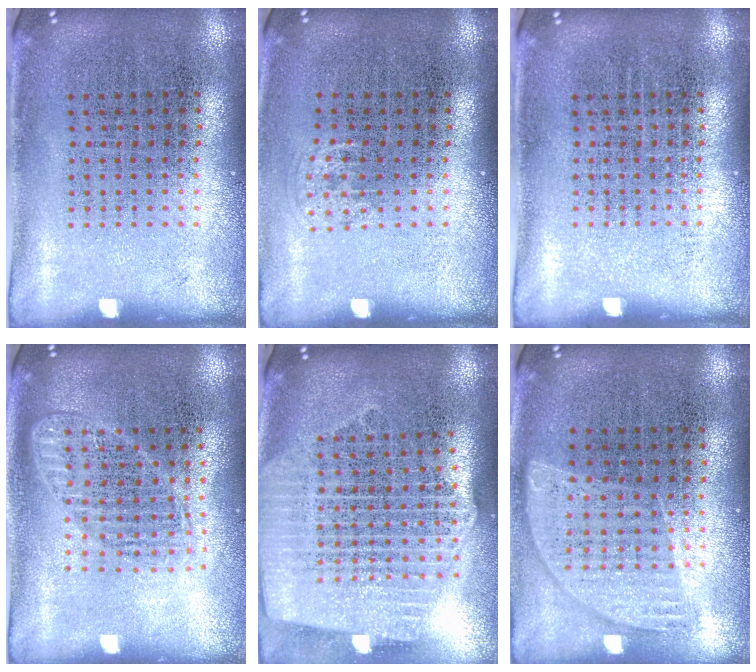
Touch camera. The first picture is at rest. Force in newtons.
{"total": 0.6, "press": 0.5, "slide": 0.3}
{"total": 0.0}
{"total": 1.6, "press": 1.4, "slide": 0.8}
{"total": 2.5, "press": 2.1, "slide": 1.3}
{"total": 0.8, "press": 0.8, "slide": 0.2}